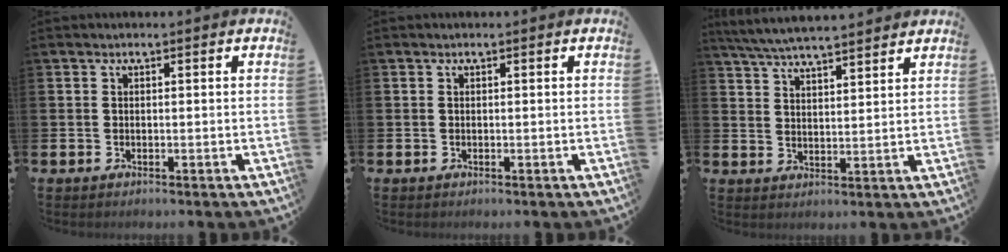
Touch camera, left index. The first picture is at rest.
{"total": 0.0}
{"total": 5.5, "force": [5.3, 0.2, 1.3], "torque": [-0.051, -0.023, 0.098]}